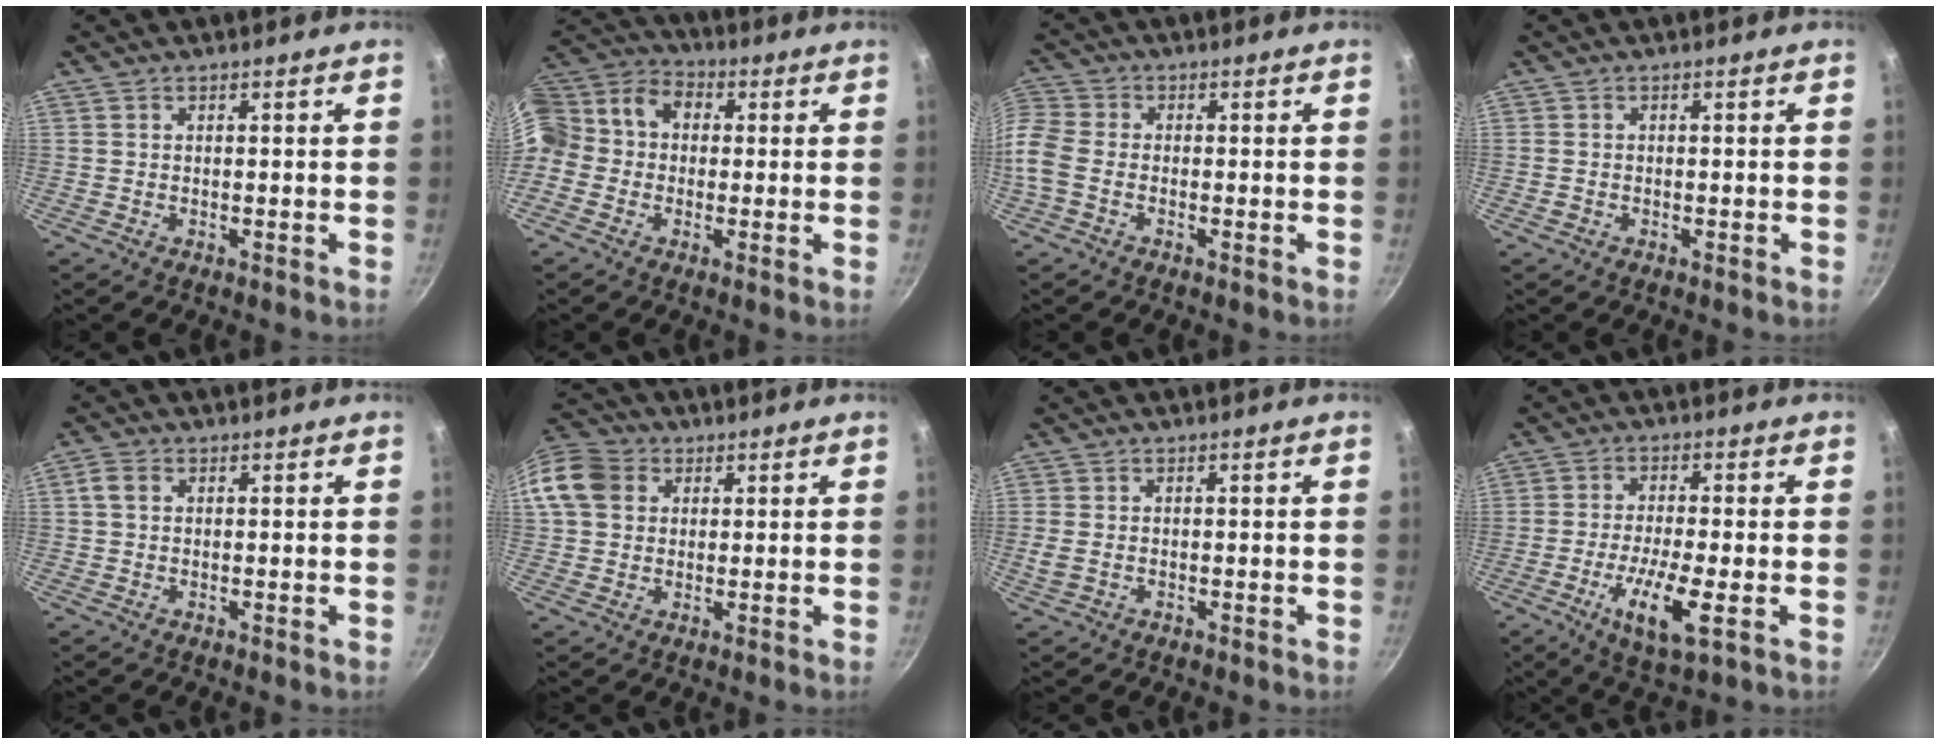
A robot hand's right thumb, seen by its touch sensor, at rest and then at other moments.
{"total": 13.8, "force": [-0.1, 11.8, 7.2], "torque": [-0.134, 0.047, -0.025]}
{"total": 8.2, "force": [-2.5, 5.9, 5.1], "torque": [-0.129, 0.013, -0.072]}
{"total": 0.7, "force": [-0.4, 0.6, 0.2], "torque": [-0.007, 0.003, -0.005]}
{"total": 2.4, "force": [0.5, 1.8, 1.6], "torque": [-0.031, 0.006, 0.007]}
{"total": 11.5, "force": [2.6, 9.6, 5.8], "torque": [-0.104, 0.021, 0.033]}
{"total": 2.7, "force": [-0.4, 1.9, 1.8], "torque": [-0.036, -0.002, -0.007]}
{"total": 9.9, "force": [-3.1, 2.5, 9.1], "torque": [-0.171, 0.001, -0.057]}